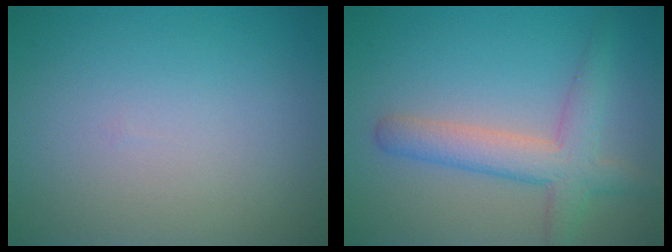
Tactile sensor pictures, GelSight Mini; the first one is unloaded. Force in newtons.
{"total": 4.3, "press": 4.3, "slide": 0.2}